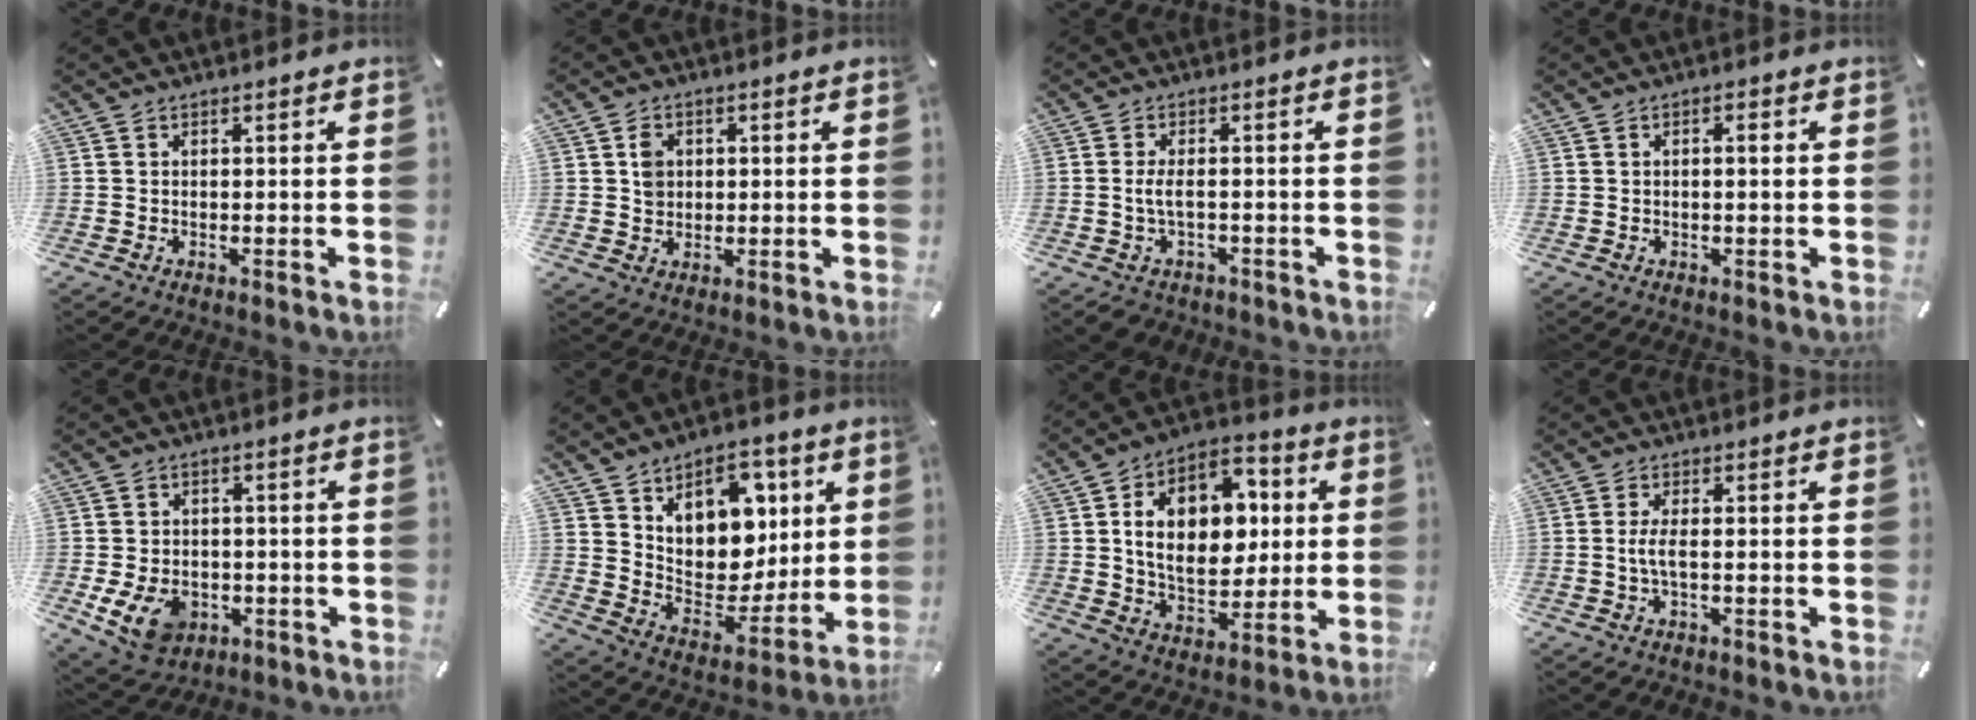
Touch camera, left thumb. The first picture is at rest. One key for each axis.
{"total": 3.7, "fx": 0.7, "fy": 3.3, "fz": 1.6, "tx": -0.020, "ty": 0.002, "tz": 0.007}
{"total": 4.2, "fx": -0.9, "fy": 2.3, "fz": 3.4, "tx": -0.074, "ty": 0.005, "tz": -0.021}
{"total": 1.7, "fx": 0.2, "fy": 0.4, "fz": 1.6, "tx": -0.030, "ty": 0.002, "tz": 0.002}
{"total": 9.3, "fx": -2.9, "fy": 7.2, "fz": 5.1, "tx": -0.105, "ty": 0.009, "tz": -0.052}
{"total": 14.0, "fx": 6.4, "fy": 10.7, "fz": 6.4, "tx": -0.093, "ty": -0.052, "tz": 0.123}
{"total": 17.2, "fx": 2.4, "fy": 12.1, "fz": 12.0, "tx": -0.204, "ty": 0.006, "tz": 0.042}
{"total": 3.7, "fx": -0.3, "fy": 0.8, "fz": 3.6, "tx": -0.080, "ty": -0.007, "tz": -0.011}